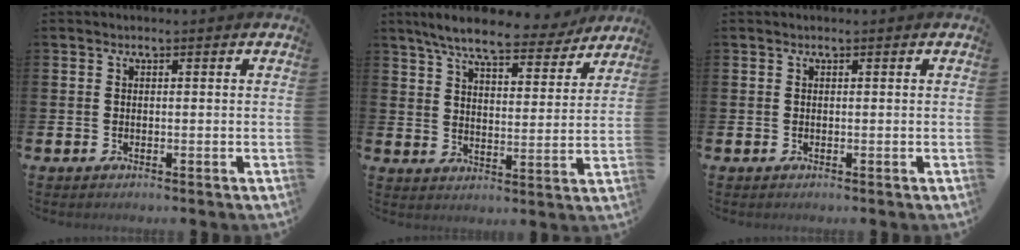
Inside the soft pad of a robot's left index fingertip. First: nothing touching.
{"total": 8.2, "force": [7.3, 1.5, 3.4], "torque": [-0.077, -0.038, 0.125]}
{"total": 0.0}